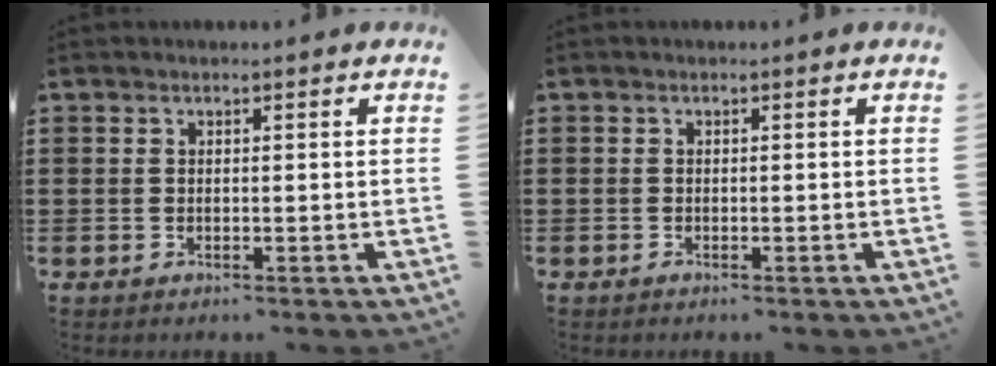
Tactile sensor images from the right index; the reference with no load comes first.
{"total": 0.6, "force": [-0.5, 0.3, 0.0], "torque": [0.000, 0.002, -0.011]}